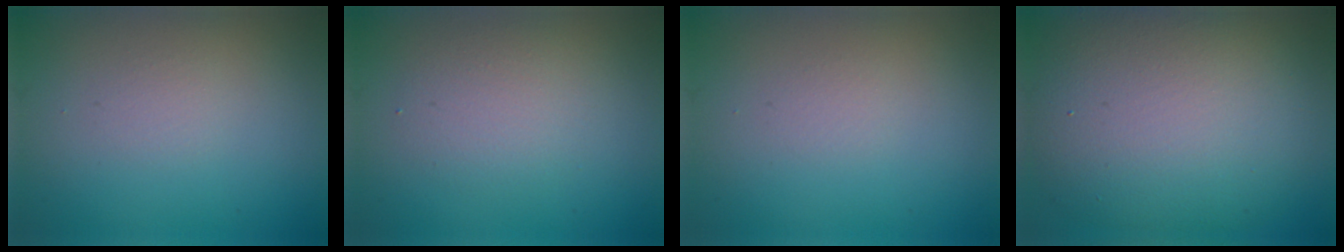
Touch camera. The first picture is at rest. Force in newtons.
{"total": 2.4, "press": 2.4, "slide": 0.1}
{"total": 0.5, "press": 0.5, "slide": 0.1}
{"total": 11.6, "press": 11.5, "slide": 1.2}